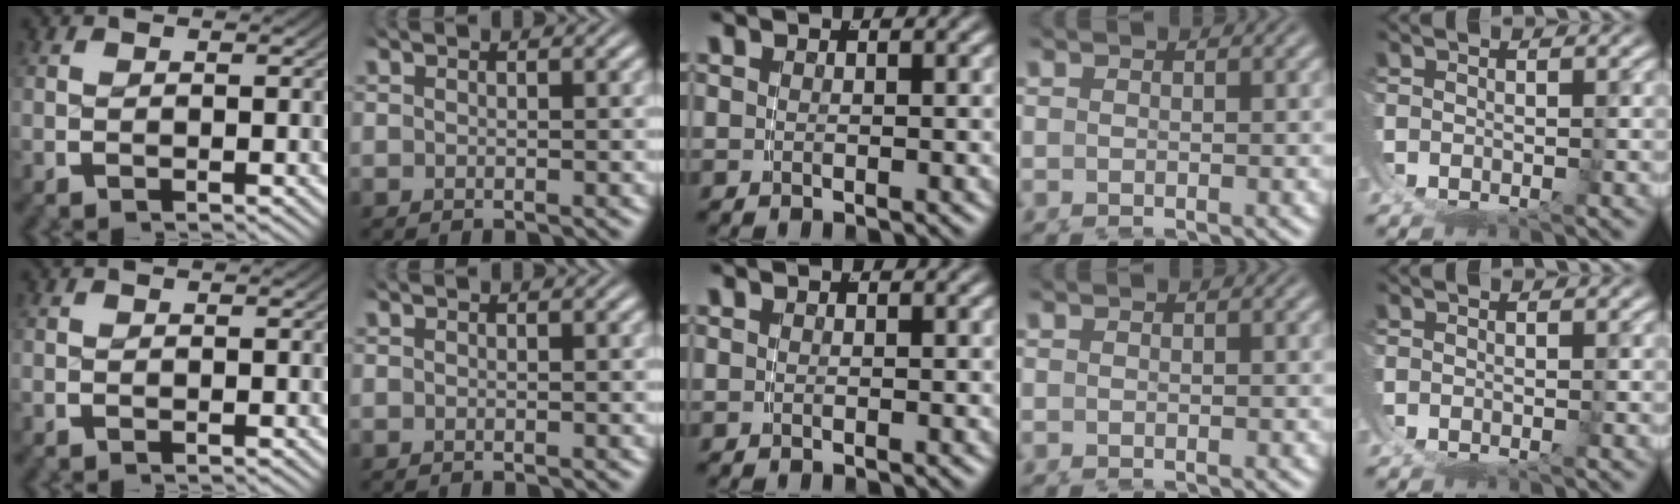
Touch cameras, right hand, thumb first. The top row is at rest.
{}